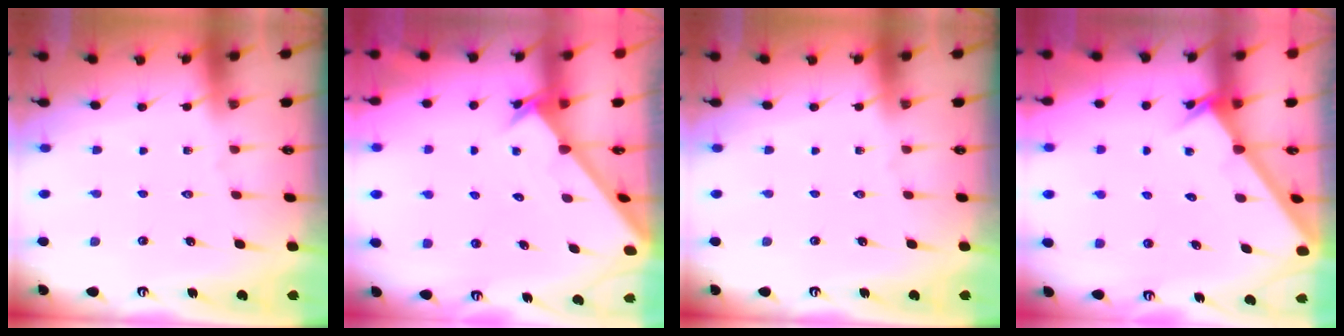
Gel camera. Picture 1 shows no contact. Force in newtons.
{"total": 2.4, "press": 2.4, "slide": 0.2}
{"total": 0.0}
{"total": 2.6, "press": 2.6, "slide": 0.1}